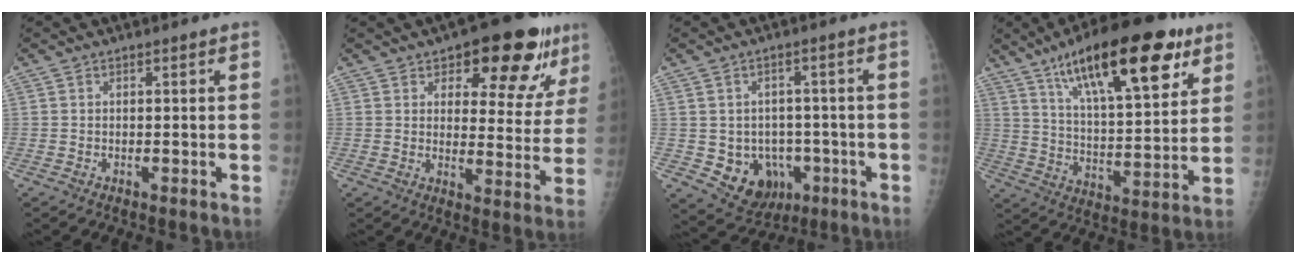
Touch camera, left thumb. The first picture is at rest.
{"total": 15.7, "force": [9.2, 7.0, 10.7], "torque": [-0.082, -0.035, 0.123]}
{"total": 10.1, "force": [-2.7, 8.5, 4.7], "torque": [-0.043, 0.017, -0.021]}
{"total": 24.3, "force": [13.5, 8.0, 18.6], "torque": [-0.270, -0.036, 0.222]}